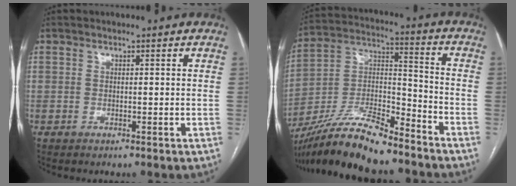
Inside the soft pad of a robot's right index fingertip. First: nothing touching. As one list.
[{"total": 17.1, "force": [-14.5, 2.3, 8.7], "torque": [-0.175, 0.000, -0.266]}]